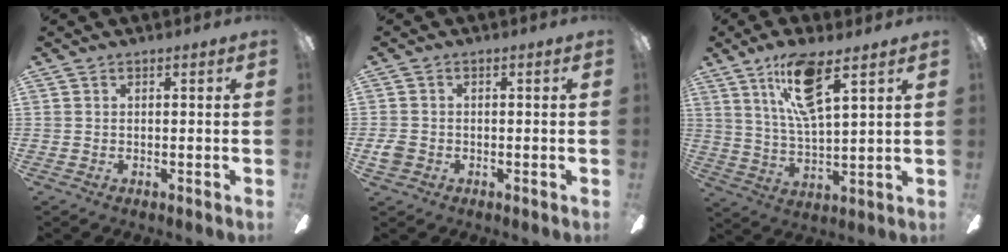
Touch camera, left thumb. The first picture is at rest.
{"total": 2.6, "force": [-0.8, 2.1, 1.3], "torque": [-0.027, 0.005, -0.017]}
{"total": 13.8, "force": [8.2, 4.0, 10.5], "torque": [-0.194, -0.014, 0.138]}